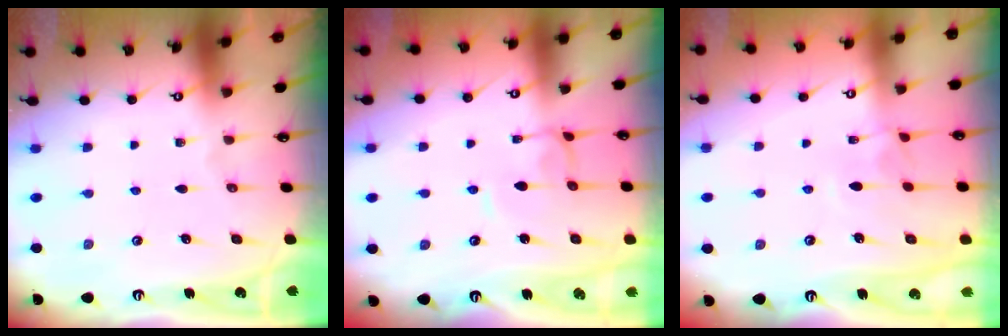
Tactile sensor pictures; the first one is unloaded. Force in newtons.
{"total": 1.4, "press": 1.3, "slide": 0.4}
{"total": 3.0, "press": 3.0, "slide": 0.4}